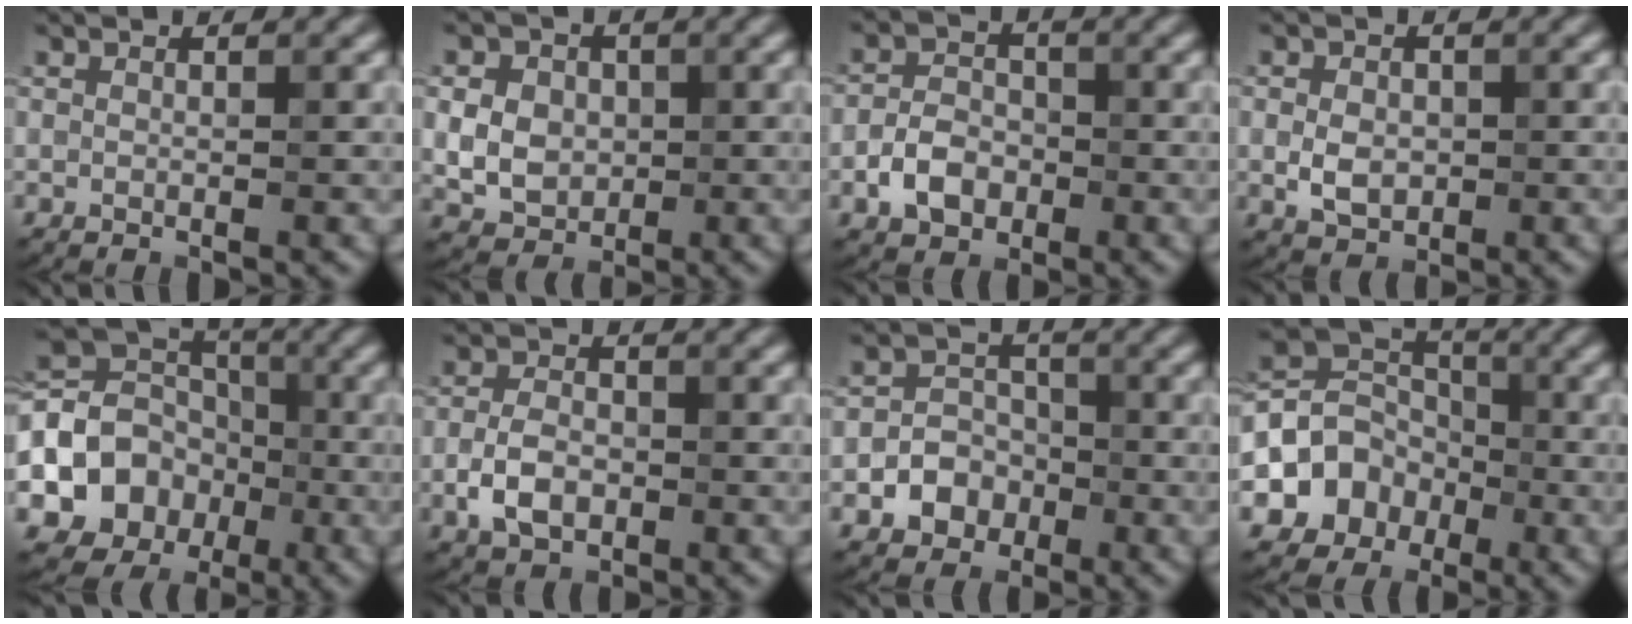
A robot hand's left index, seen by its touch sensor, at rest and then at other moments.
{"total": 7.8, "force": [1.3, 6.4, 4.3], "torque": [-0.070, 0.038, 0.007]}
{"total": 3.4, "force": [-1.5, 2.3, 2.0], "torque": [-0.036, 0.007, -0.027]}
{"total": 2.9, "force": [-0.4, 2.0, 2.0], "torque": [-0.040, 0.001, -0.009]}
{"total": 11.0, "force": [-2.5, 9.3, 5.3], "torque": [-0.096, -0.012, -0.057]}
{"total": 3.6, "force": [-1.3, 2.2, 2.5], "torque": [-0.054, 0.005, -0.027]}
{"total": 3.6, "force": [-1.4, 3.0, 1.4], "torque": [0.007, 0.009, -0.040]}
{"total": 6.1, "force": [-1.9, 5.2, 2.7], "torque": [-0.031, 0.008, -0.054]}